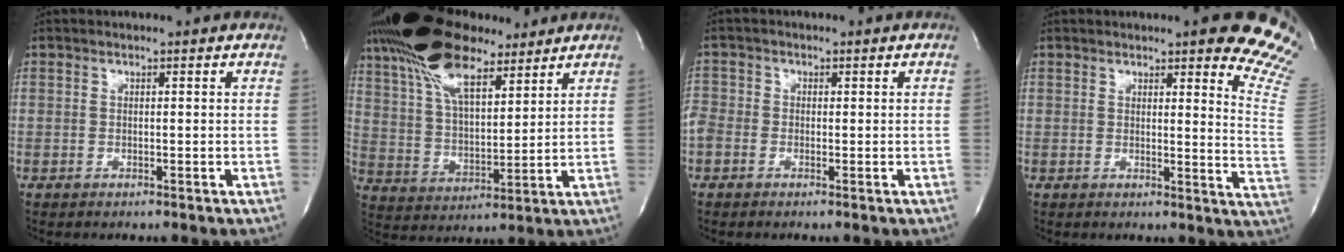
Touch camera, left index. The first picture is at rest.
{"total": 18.0, "force": [12.5, 6.7, 11.1], "torque": [-0.229, 0.031, 0.228]}
{"total": 3.3, "force": [-0.8, 2.9, 1.5], "torque": [-0.043, 0.009, -0.019]}
{"total": 13.5, "force": [10.1, 1.0, 8.9], "torque": [-0.091, -0.074, 0.090]}